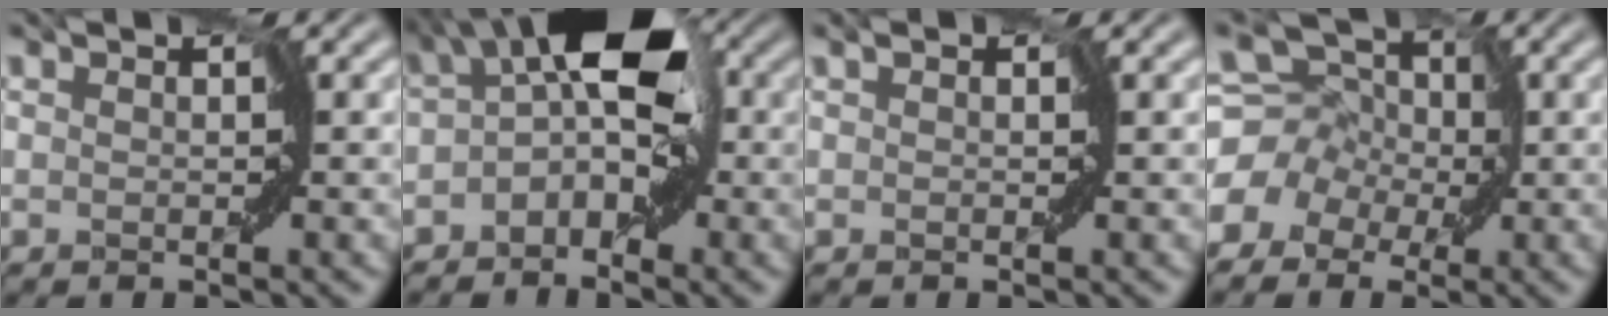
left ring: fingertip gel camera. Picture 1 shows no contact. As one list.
[{"total": 7.3, "force": [-0.4, 4.0, 6.1], "torque": [-0.087, 0.018, -0.024]}, {"total": 0.0}, {"total": 8.8, "force": [-0.1, 7.3, 5.0], "torque": [-0.068, 0.006, -0.034]}]